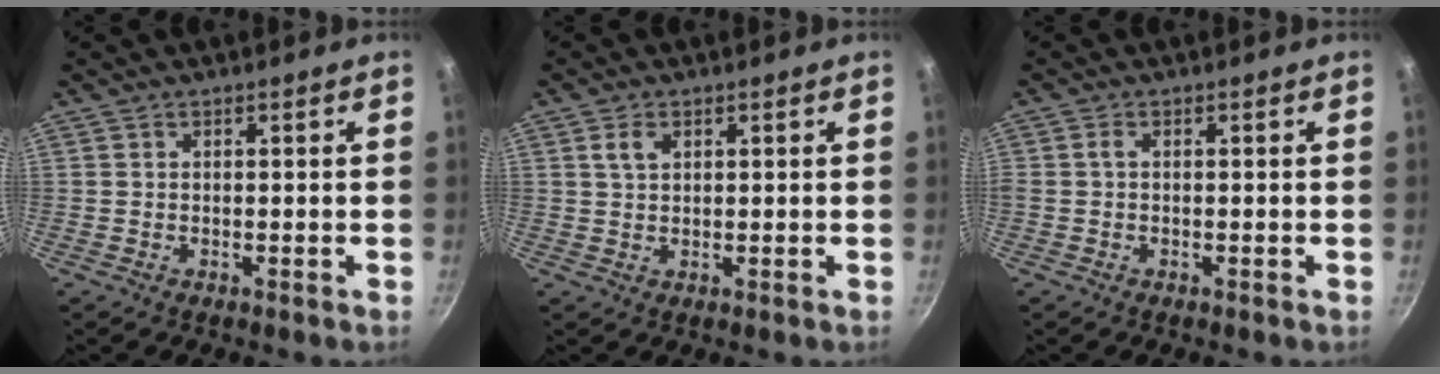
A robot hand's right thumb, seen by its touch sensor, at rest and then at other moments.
{"total": 2.7, "force": [1.2, 1.6, 1.8], "torque": [-0.032, -0.001, 0.025]}
{"total": 1.1, "force": [0.0, 0.4, 1.0], "torque": [-0.026, -0.001, -0.002]}